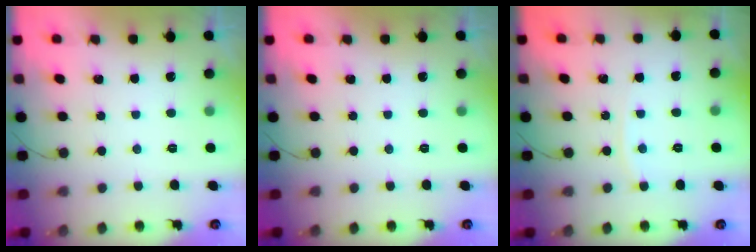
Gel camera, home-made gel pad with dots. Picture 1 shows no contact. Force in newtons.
{"total": 0.0}
{"total": 2.8, "press": 2.7, "slide": 0.3}